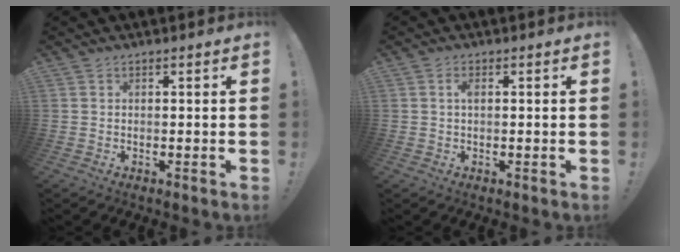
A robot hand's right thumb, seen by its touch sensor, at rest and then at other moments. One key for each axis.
{"total": 1.6, "fx": 0.2, "fy": 0.7, "fz": 1.4, "tx": -0.021, "ty": 0.001, "tz": 0.001}